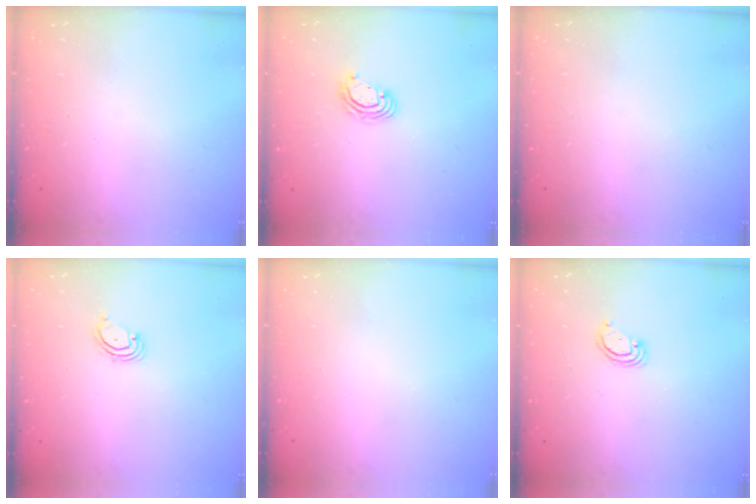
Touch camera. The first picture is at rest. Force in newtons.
{"total": 4.6, "press": 4.6, "slide": 0.2}
{"total": 0.0}
{"total": 2.1, "press": 2.1, "slide": 0.3}
{"total": 0.0}
{"total": 2.6, "press": 2.6, "slide": 0.2}